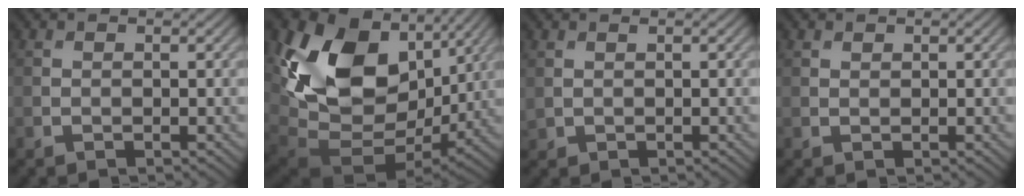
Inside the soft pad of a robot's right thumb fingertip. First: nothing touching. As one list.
[{"total": 18.3, "force": [4.4, 12.4, 12.7], "torque": [-0.281, -0.021, 0.098]}, {"total": 0.7, "force": [0.4, 0.4, 0.3], "torque": [-0.013, -0.002, 0.013]}, {"total": 0.6, "force": [0.5, 0.3, 0.1], "torque": [-0.001, 0.000, 0.012]}]